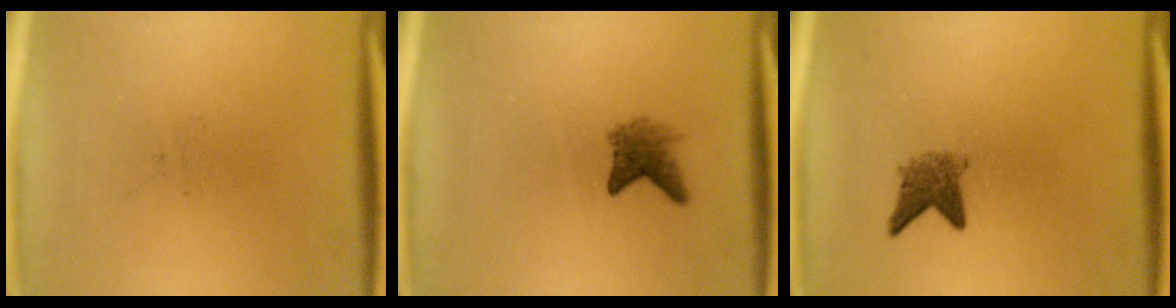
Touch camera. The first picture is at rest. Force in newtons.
{"total": 2.7}
{"total": 3.0}